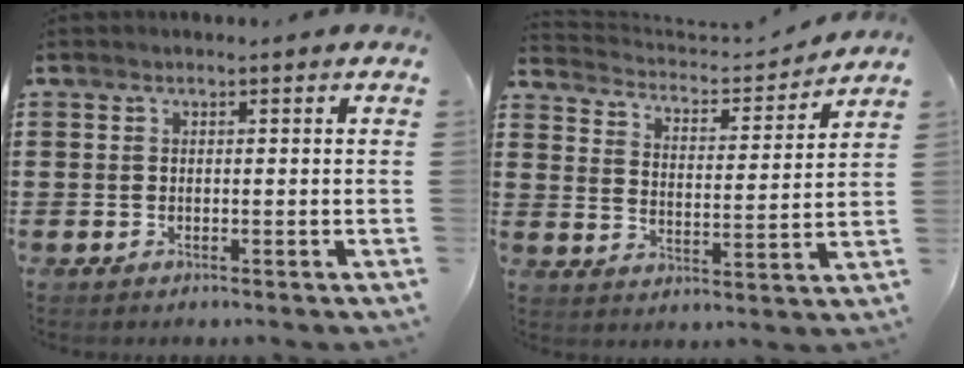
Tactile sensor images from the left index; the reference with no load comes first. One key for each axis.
{"total": 3.3, "fx": 3.3, "fy": 0.4, "fz": 0.6, "tx": -0.034, "ty": -0.028, "tz": 0.047}